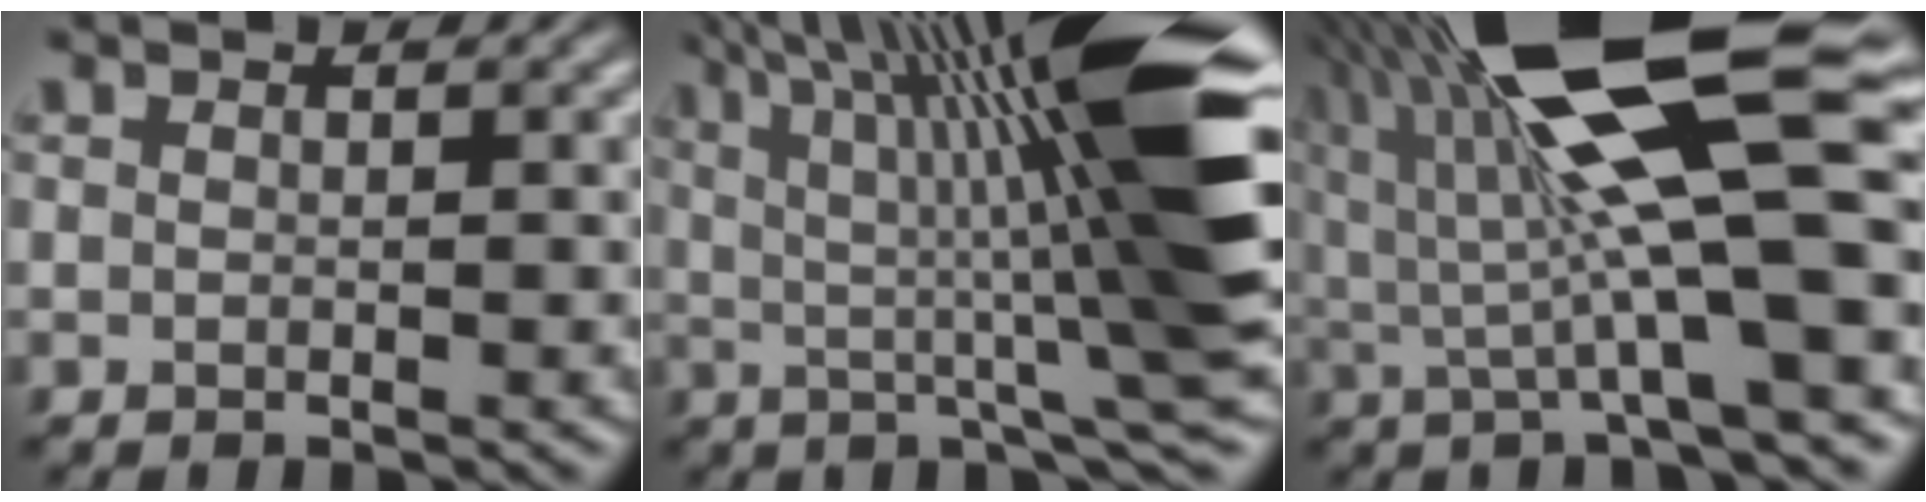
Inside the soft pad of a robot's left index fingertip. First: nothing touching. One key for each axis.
{"total": 14.5, "fx": 2.7, "fy": 1.7, "fz": 14.1, "tx": -0.205, "ty": 0.018, "tz": 0.052}
{"total": 16.3, "fx": 4.2, "fy": 3.4, "fz": 15.4, "tx": -0.268, "ty": 0.015, "tz": 0.075}